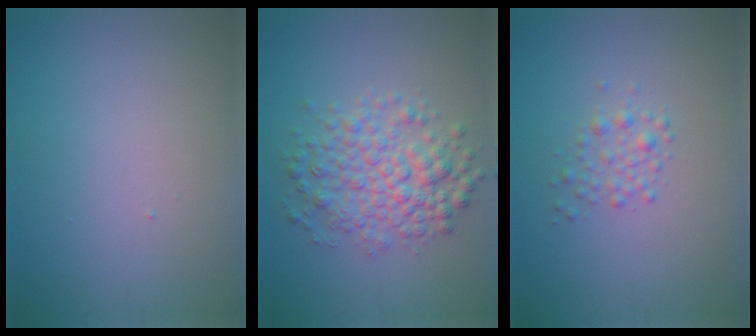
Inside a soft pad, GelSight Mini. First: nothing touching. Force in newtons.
{"total": 5.1, "press": 5.1, "slide": 0.1}
{"total": 1.6, "press": 1.6, "slide": 0.0}